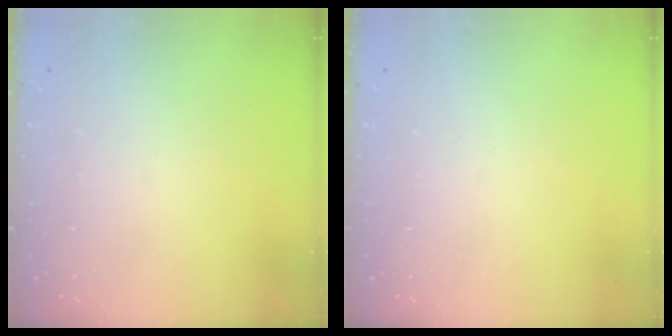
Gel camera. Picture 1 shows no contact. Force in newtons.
{"total": 0.0}